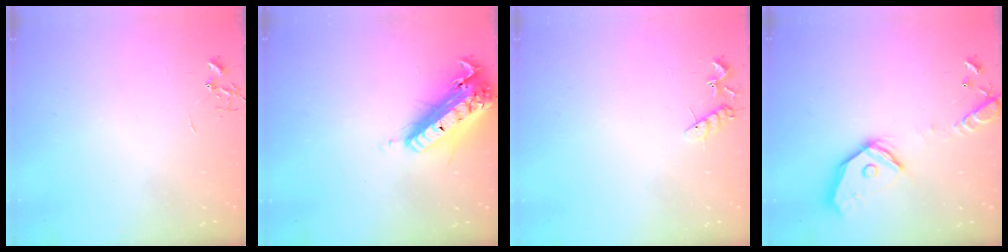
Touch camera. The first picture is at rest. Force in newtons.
{"total": 21.3, "press": 20.9, "slide": 4.2}
{"total": 10.4, "press": 10.3, "slide": 0.9}
{"total": 17.6, "press": 17.4, "slide": 2.7}